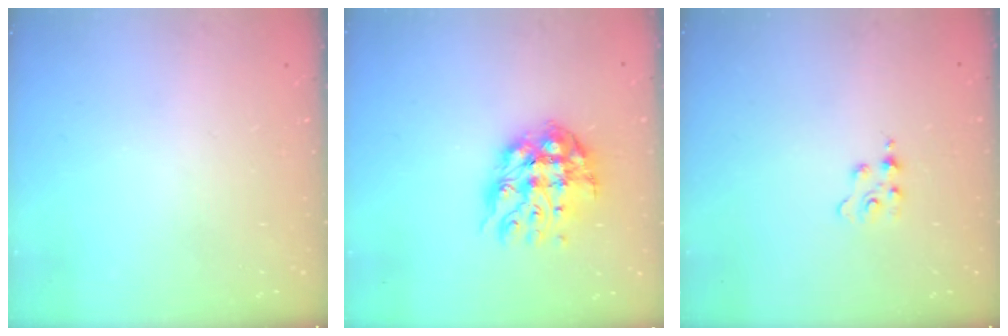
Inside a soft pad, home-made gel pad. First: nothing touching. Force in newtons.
{"total": 14.5, "press": 14.4, "slide": 0.8}
{"total": 1.8, "press": 1.8, "slide": 0.4}